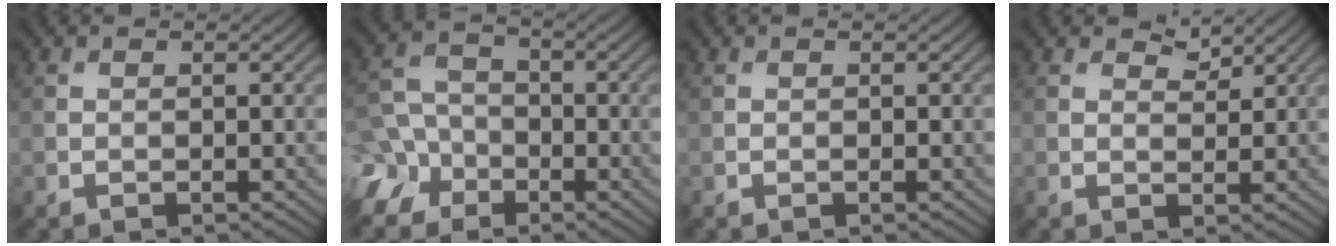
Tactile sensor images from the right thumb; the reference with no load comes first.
{"total": 7.6, "force": [-3.9, 5.9, 2.7], "torque": [-0.059, -0.012, -0.100]}
{"total": 0.0}
{"total": 2.1, "force": [1.7, 0.8, 0.9], "torque": [-0.015, -0.004, 0.032]}